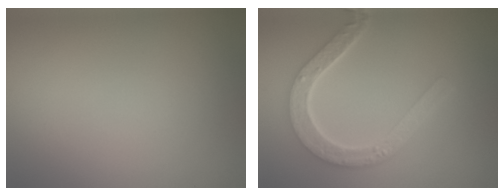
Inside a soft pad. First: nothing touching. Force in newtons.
{"total": 5.1, "press": 4.0, "slide": 3.2}